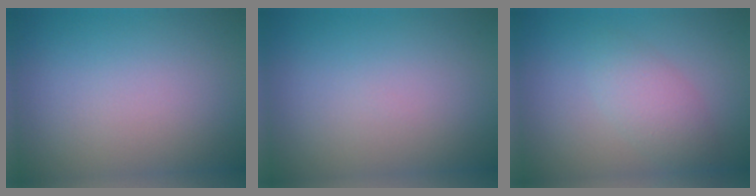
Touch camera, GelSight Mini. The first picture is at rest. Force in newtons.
{"total": 0.0}
{"total": 2.7, "press": 2.7, "slide": 0.1}